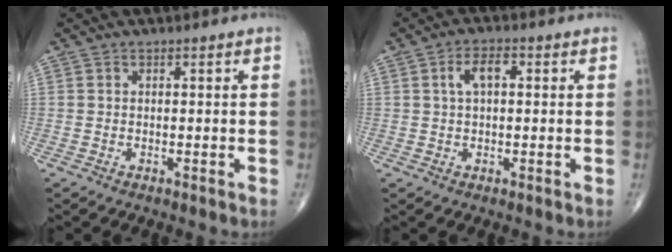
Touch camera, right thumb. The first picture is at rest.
{"total": 4.1, "force": [0.9, 2.1, 3.4], "torque": [-0.066, 0.012, 0.014]}